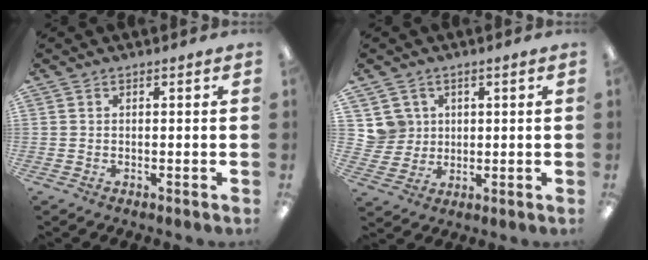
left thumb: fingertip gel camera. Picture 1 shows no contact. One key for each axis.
{"total": 5.7, "fx": 2.4, "fy": 5.2, "fz": -0.1, "tx": 0.000, "ty": -0.003, "tz": 0.045}